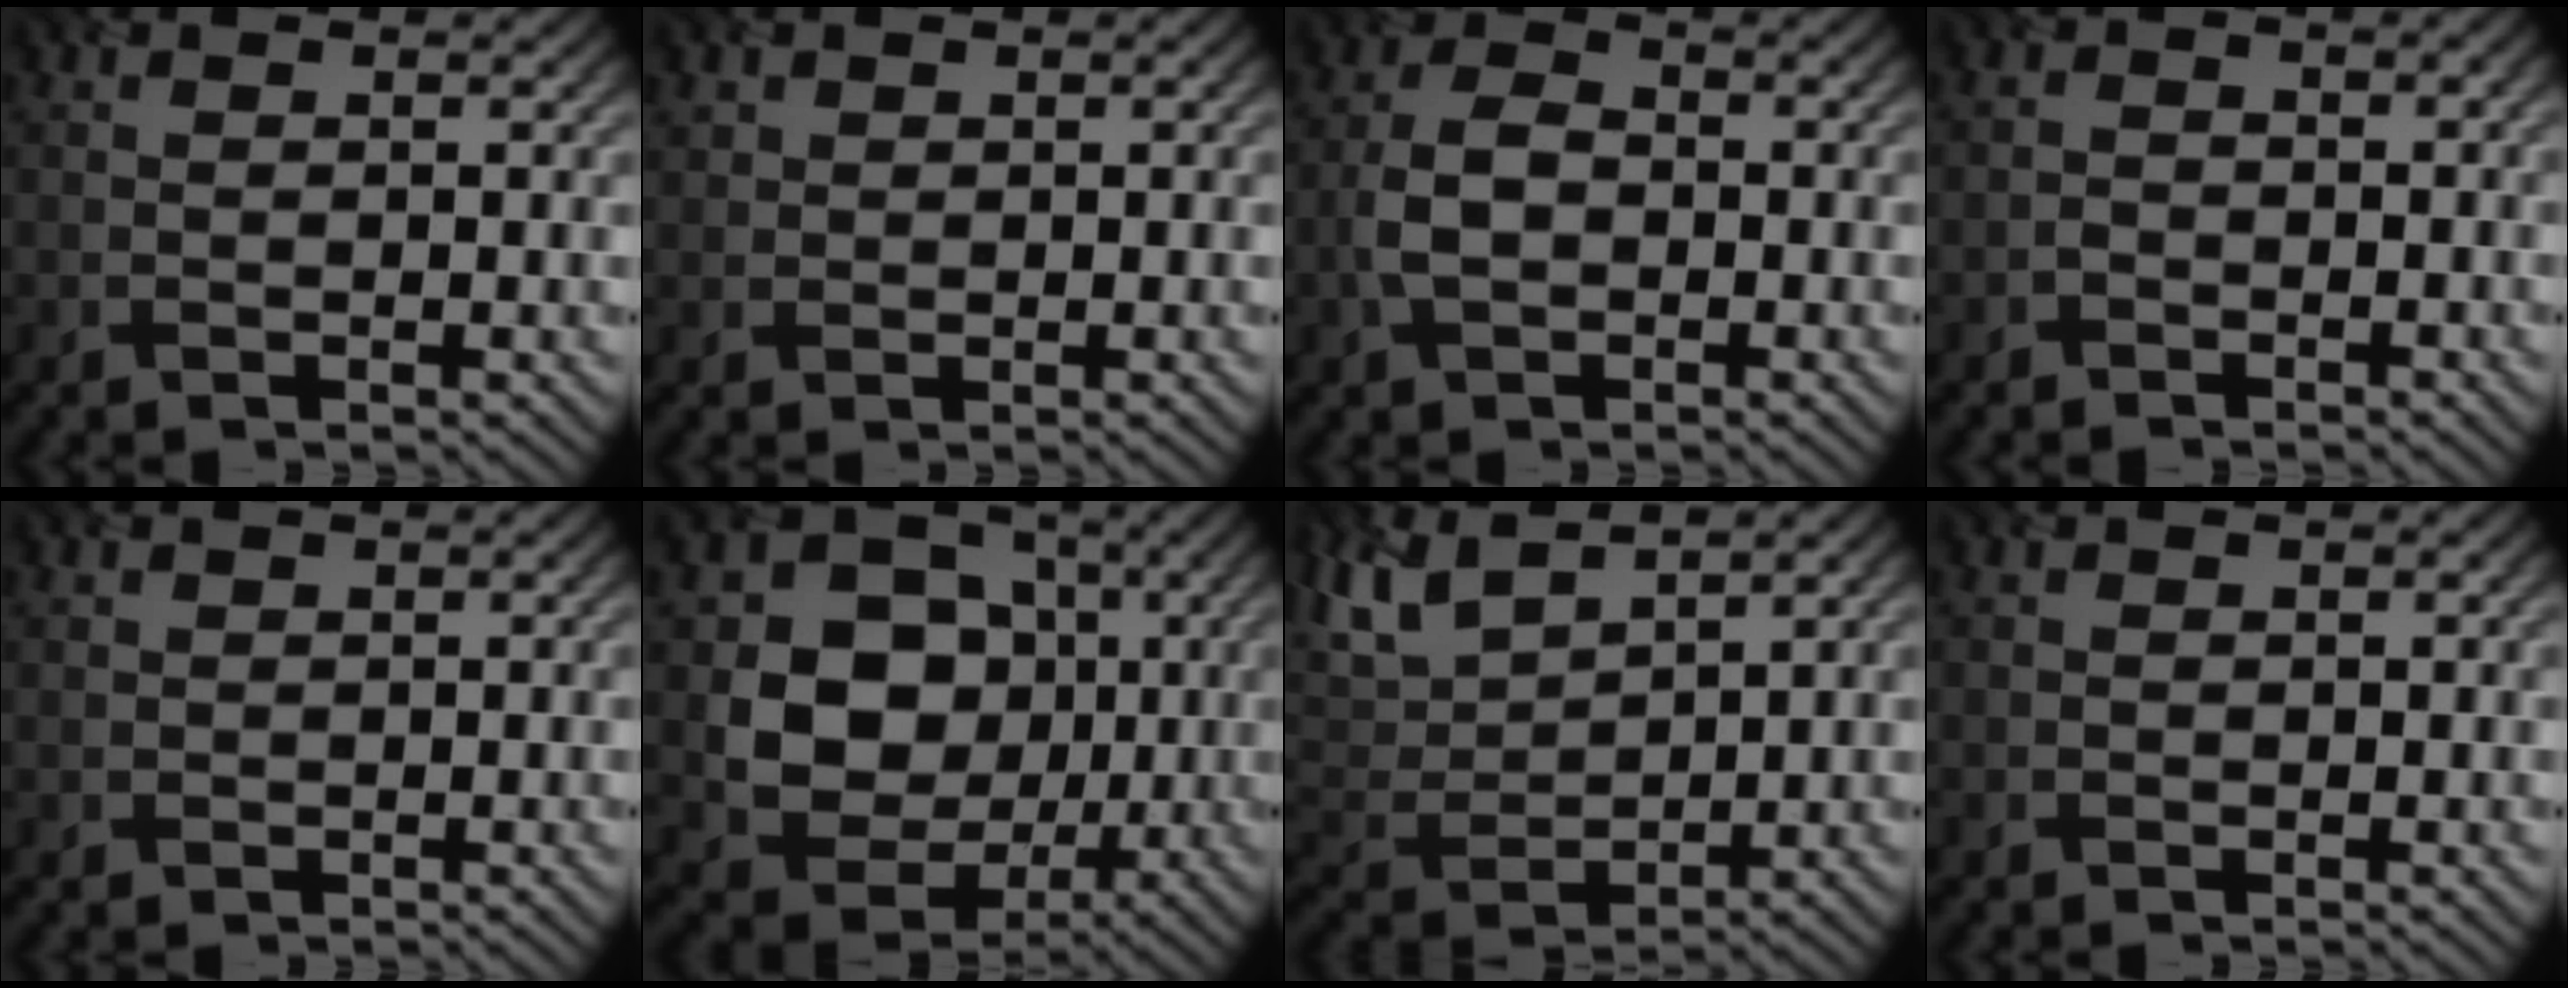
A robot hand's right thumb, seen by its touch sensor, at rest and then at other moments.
{"total": 1.0, "force": [0.7, 0.7, 0.1], "torque": [-0.006, 0.000, 0.015]}
{"total": 4.5, "force": [-1.2, 2.7, 3.3], "torque": [-0.076, 0.006, -0.030]}
{"total": 1.7, "force": [-1.3, 1.0, 0.7], "torque": [-0.011, 0.003, -0.028]}
{"total": 1.1, "force": [-0.1, 1.1, 0.0], "torque": [0.003, -0.006, -0.003]}
{"total": 11.8, "force": [0.1, 10.0, 6.1], "torque": [-0.122, -0.014, -0.013]}
{"total": 7.5, "force": [5.6, 2.4, 4.3], "torque": [-0.118, 0.013, 0.116]}
{"total": 0.0}